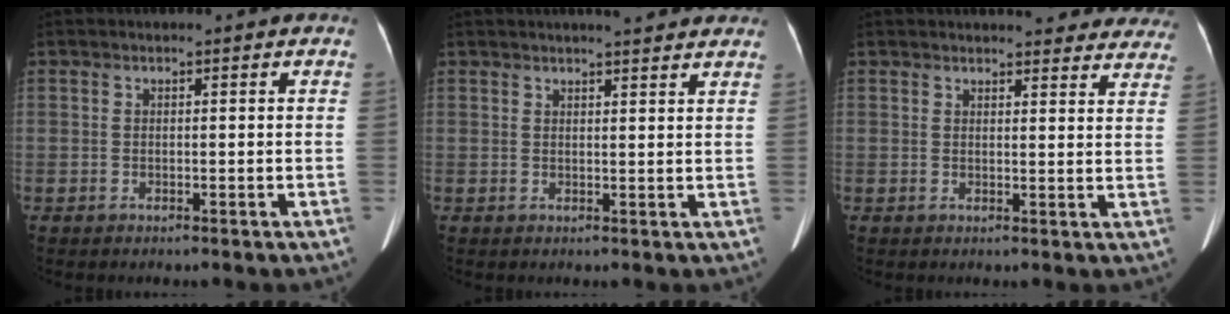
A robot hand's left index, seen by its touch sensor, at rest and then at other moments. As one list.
[{"total": 7.4, "force": [6.4, 0.9, 3.5], "torque": [-0.042, 0.014, 0.069]}, {"total": 16.8, "force": [15.6, 4.0, 4.7], "torque": [-0.028, -0.024, 0.157]}]